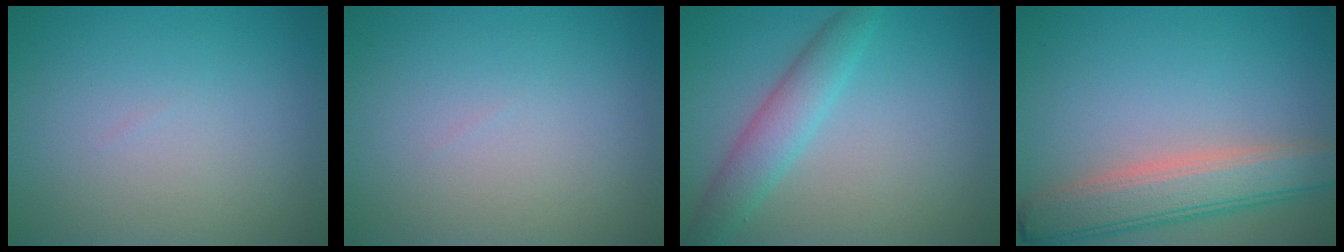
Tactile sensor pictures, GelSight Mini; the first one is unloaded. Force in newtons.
{"total": 0.0}
{"total": 3.5, "press": 3.5, "slide": 0.1}
{"total": 5.6, "press": 5.6, "slide": 0.3}